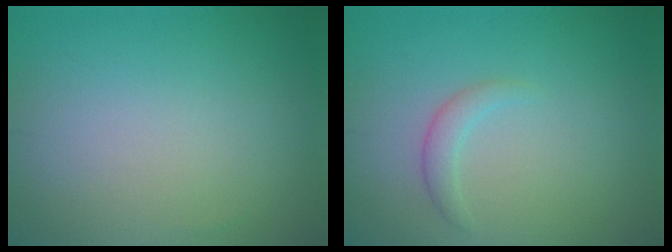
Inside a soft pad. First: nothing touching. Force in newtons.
{"total": 1.4, "press": 1.4, "slide": 0.2}